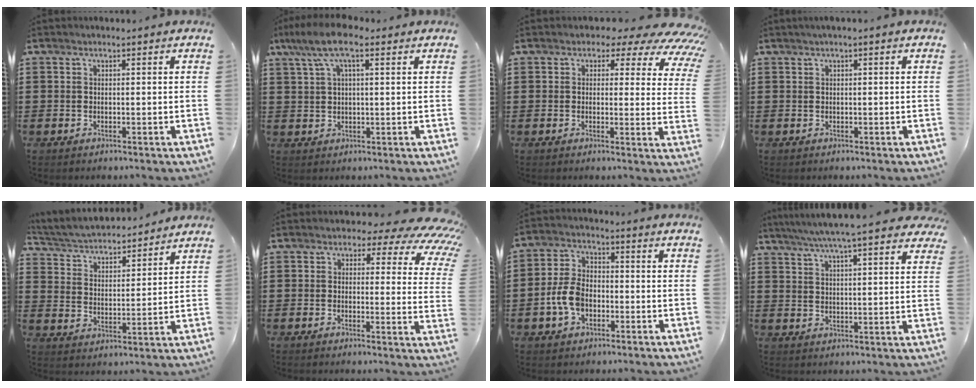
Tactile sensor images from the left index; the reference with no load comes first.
{"total": 7.6, "force": [4.0, 2.2, 6.1], "torque": [-0.133, 0.007, 0.068]}
{"total": 4.0, "force": [2.6, 2.3, 2.0], "torque": [-0.033, -0.018, 0.036]}
{"total": 0.7, "force": [0.0, 0.1, 0.7], "torque": [-0.011, -0.002, 0.000]}
{"total": 3.9, "force": [3.8, 0.5, 0.7], "torque": [-0.037, -0.029, 0.060]}
{"total": 4.4, "force": [2.9, 2.3, 2.3], "torque": [-0.039, -0.019, 0.041]}
{"total": 6.6, "force": [-2.0, 4.3, 4.6], "torque": [-0.122, 0.001, -0.046]}
{"total": 6.3, "force": [5.4, 0.1, 3.1], "torque": [-0.078, -0.020, 0.094]}